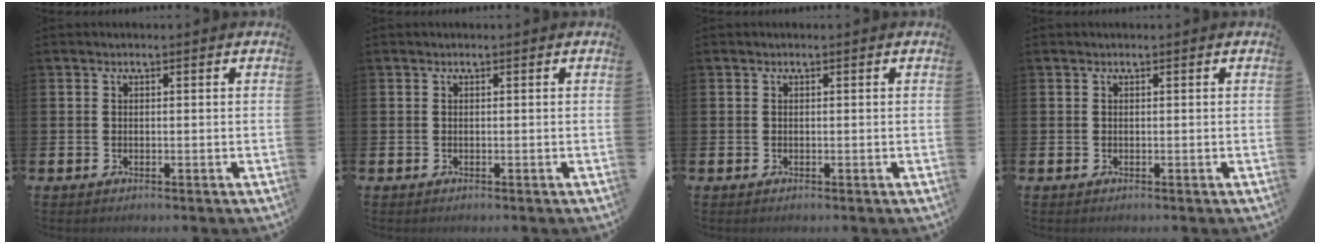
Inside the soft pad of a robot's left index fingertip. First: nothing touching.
{"total": 0.0}
{"total": 0.0}
{"total": 0.0}